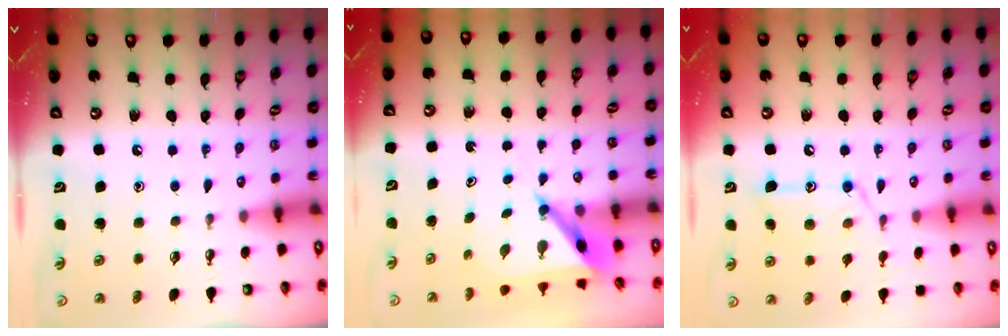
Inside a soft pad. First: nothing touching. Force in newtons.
{"total": 5.7, "press": 5.6, "slide": 0.4}
{"total": 13.5, "press": 13.4, "slide": 1.1}